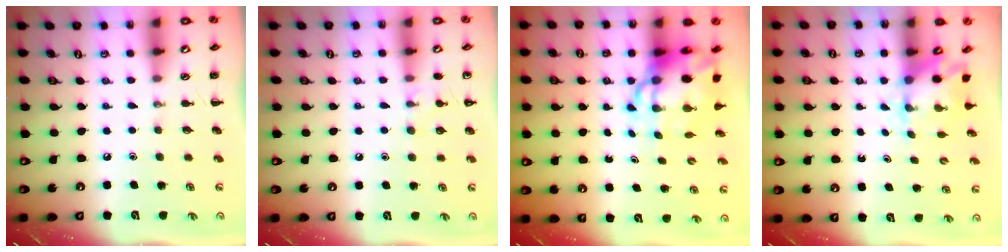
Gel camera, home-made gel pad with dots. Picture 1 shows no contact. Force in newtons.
{"total": 7.8, "press": 7.4, "slide": 2.3}
{"total": 10.1, "press": 9.7, "slide": 2.9}
{"total": 2.5, "press": 2.3, "slide": 1.0}